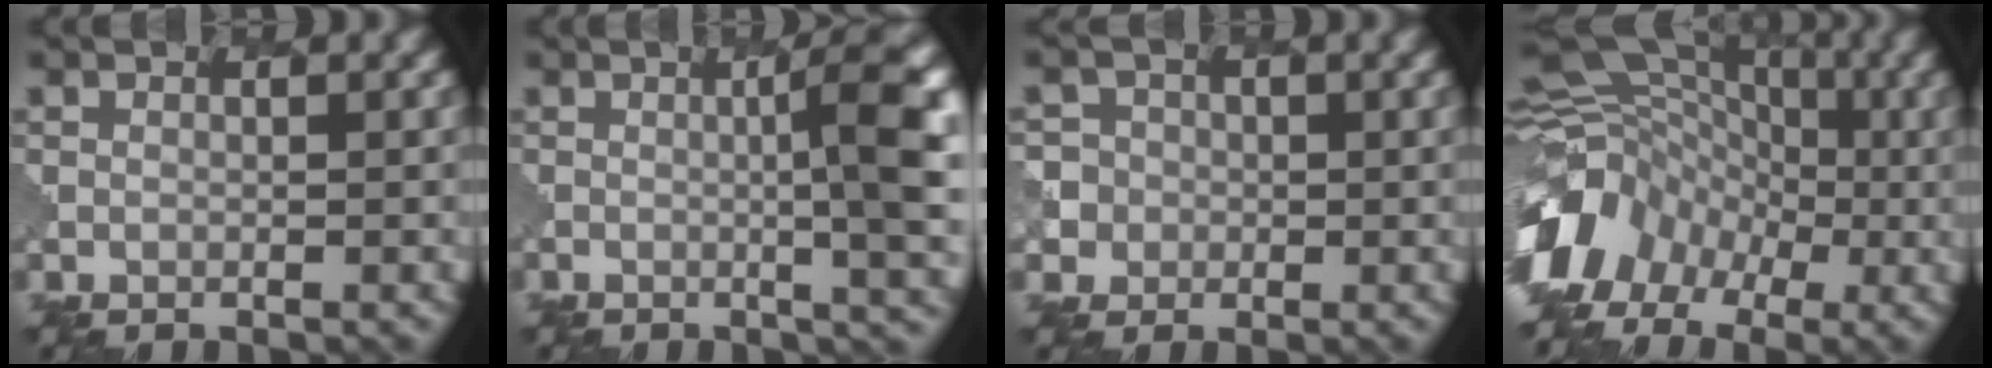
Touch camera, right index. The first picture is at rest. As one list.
[{"total": 8.1, "force": [0.1, 1.7, 7.9], "torque": [-0.101, 0.004, 0.006]}, {"total": 4.7, "force": [-0.3, 4.7, 0.7], "torque": [-0.005, 0.021, -0.023]}, {"total": 11.3, "force": [-3.8, 9.2, 5.3], "torque": [-0.114, 0.000, -0.062]}]